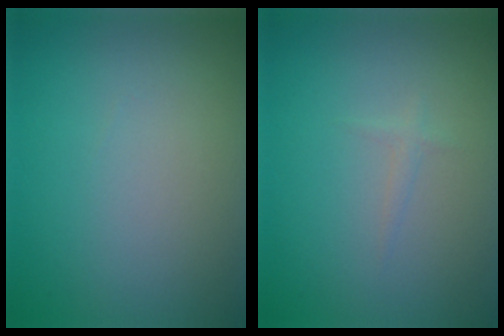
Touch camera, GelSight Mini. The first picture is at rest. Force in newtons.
{"total": 0.7, "press": 0.6, "slide": 0.1}